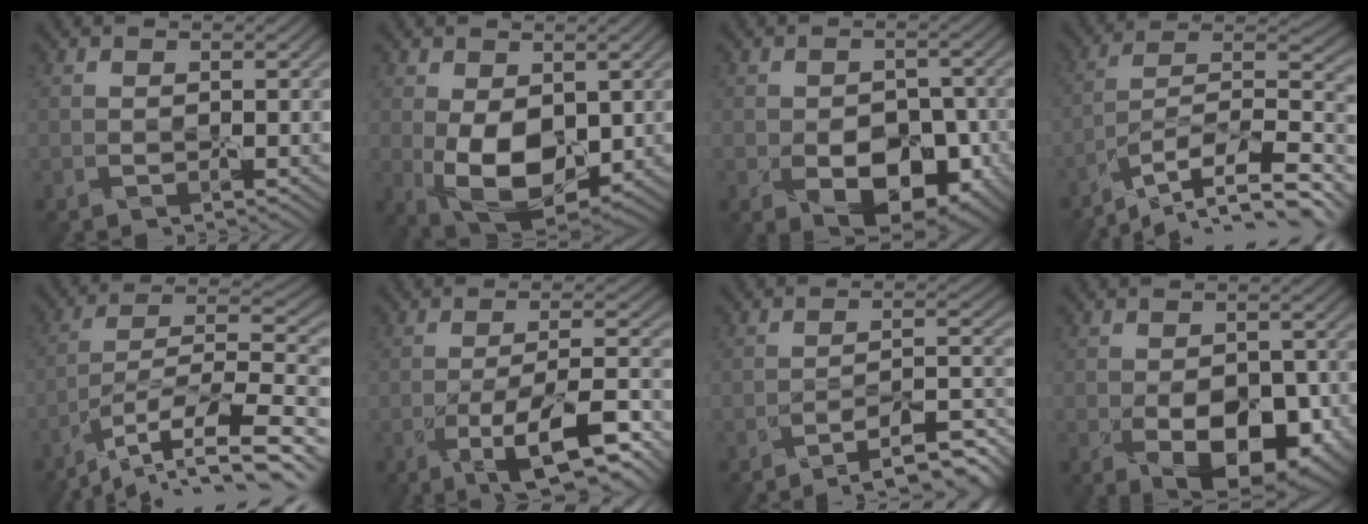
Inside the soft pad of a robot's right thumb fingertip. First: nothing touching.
{"total": 7.6, "force": [-0.6, 4.6, 6.0], "torque": [-0.111, -0.012, -0.003]}
{"total": 8.4, "force": [-3.6, 5.3, 5.5], "torque": [-0.077, -0.011, -0.041]}
{"total": 13.8, "force": [-11.1, 2.5, 7.7], "torque": [-0.133, 0.020, -0.192]}
{"total": 12.9, "force": [-9.7, 2.4, 8.2], "torque": [-0.150, 0.012, -0.175]}
{"total": 8.9, "force": [-5.1, 1.5, 7.1], "torque": [-0.108, 0.011, -0.090]}
{"total": 7.7, "force": [-6.6, 0.2, 3.9], "torque": [-0.040, 0.024, -0.105]}
{"total": 8.9, "force": [-3.4, 5.3, 6.3], "torque": [-0.092, -0.026, -0.030]}